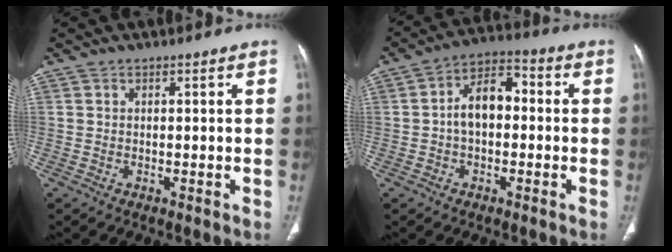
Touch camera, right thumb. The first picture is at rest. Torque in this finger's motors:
{"motor_torque": [1.06, 1.30, 1.13, -0.26, 0.08]}